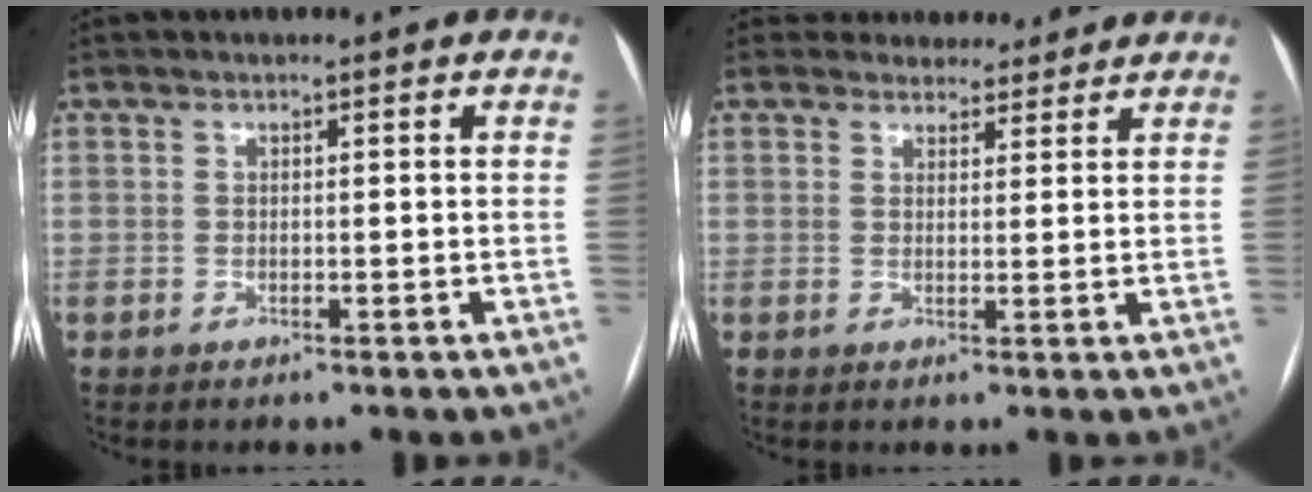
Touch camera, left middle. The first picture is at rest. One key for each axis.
{"total": 6.1, "fx": 5.6, "fy": 2.5, "fz": -0.2, "tx": 0.020, "ty": 0.007, "tz": 0.060}